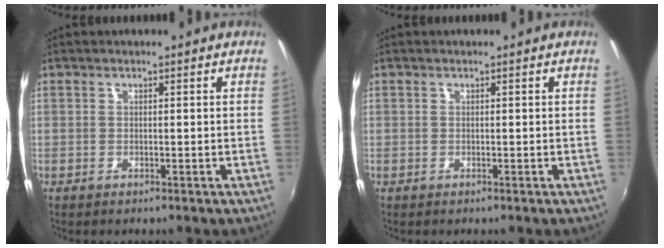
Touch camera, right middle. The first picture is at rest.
{"total": 0.0}